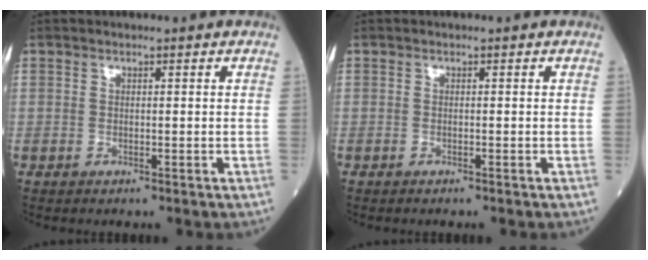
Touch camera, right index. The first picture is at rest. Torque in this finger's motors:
{"motor_torque": [-0.12, -0.06, -0.05, -0.01]}